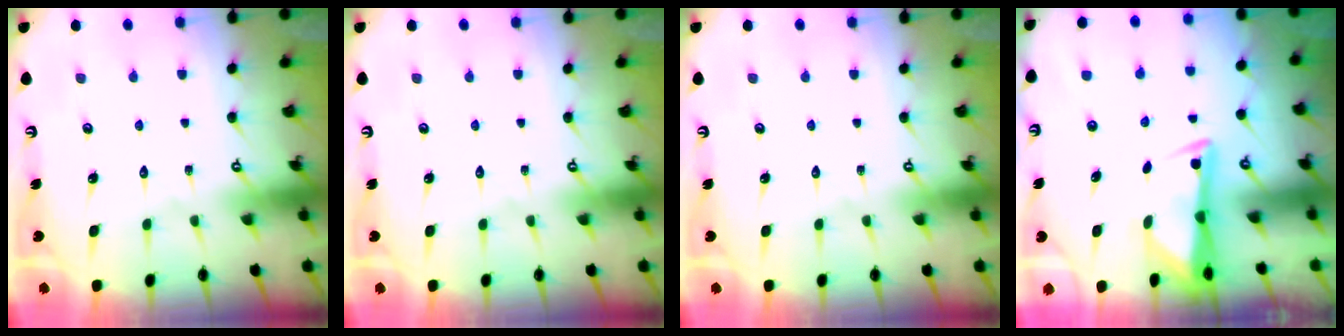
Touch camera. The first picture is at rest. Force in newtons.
{"total": 0.0}
{"total": 0.0}
{"total": 3.2, "press": 3.1, "slide": 0.4}